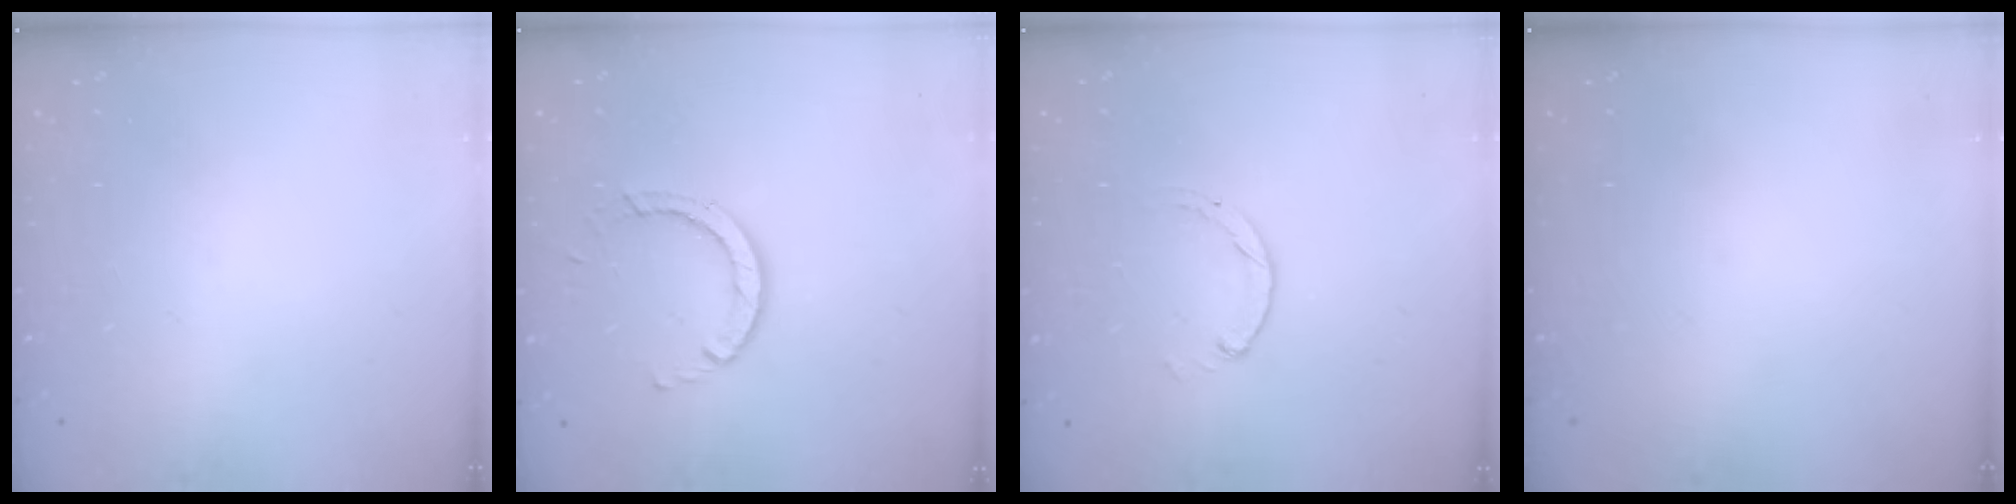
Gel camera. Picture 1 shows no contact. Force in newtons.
{"total": 5.1, "press": 5.1, "slide": 0.3}
{"total": 0.7, "press": 0.7, "slide": 0.2}
{"total": 0.0}